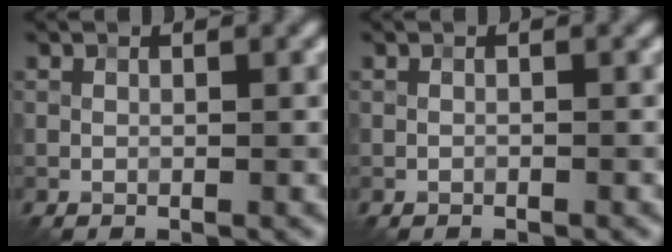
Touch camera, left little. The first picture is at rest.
{"total": 0.0}